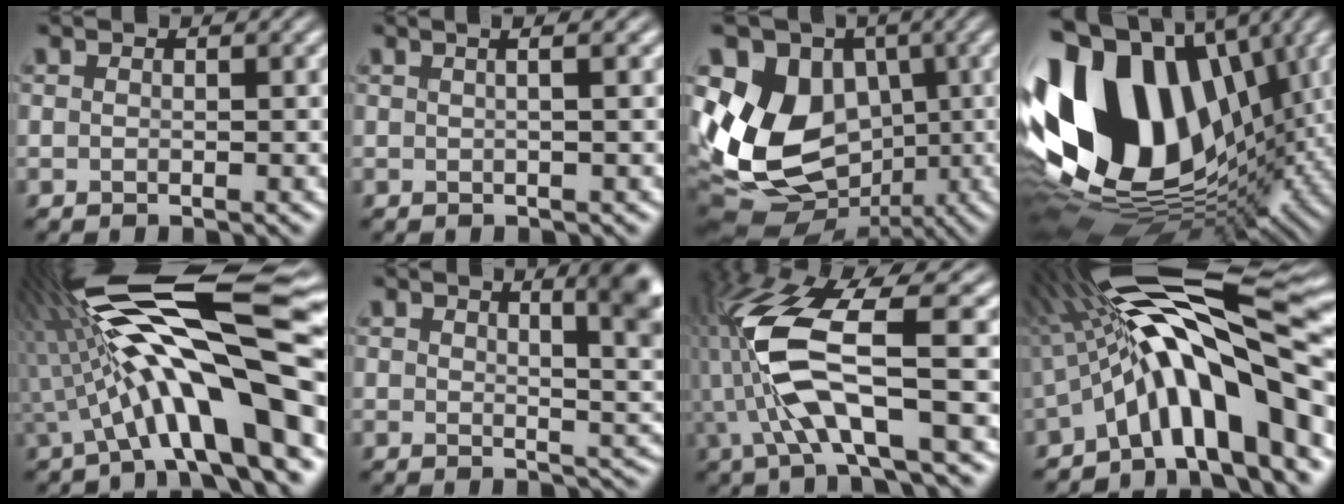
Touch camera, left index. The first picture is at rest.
{"total": 2.9, "force": [1.3, 1.2, 2.4], "torque": [-0.015, 0.025, -0.009]}
{"total": 10.9, "force": [-0.1, 8.9, 6.3], "torque": [-0.132, 0.002, -0.009]}
{"total": 19.4, "force": [1.1, 13.1, 14.3], "torque": [-0.317, -0.003, 0.030]}
{"total": 14.9, "force": [-0.9, 3.2, 14.6], "torque": [-0.225, 0.041, -0.011]}
{"total": 5.7, "force": [2.9, 1.7, 4.6], "torque": [-0.030, 0.016, 0.048]}
{"total": 9.9, "force": [-1.0, 2.8, 9.4], "torque": [-0.208, 0.011, -0.011]}
{"total": 13.9, "force": [-2.2, 3.6, 13.2], "torque": [-0.190, 0.036, -0.036]}